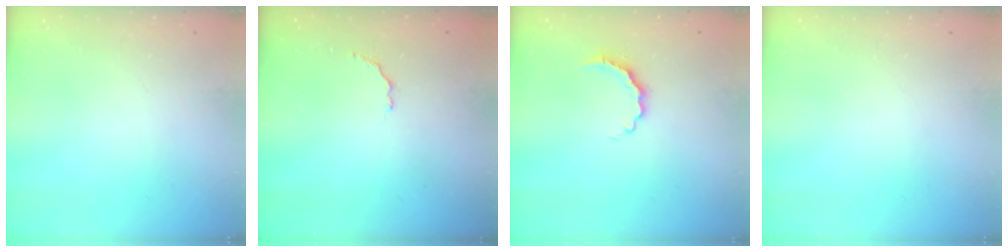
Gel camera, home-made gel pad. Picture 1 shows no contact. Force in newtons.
{"total": 2.9, "press": 2.7, "slide": 0.9}
{"total": 5.2, "press": 5.1, "slide": 0.8}
{"total": 0.0}